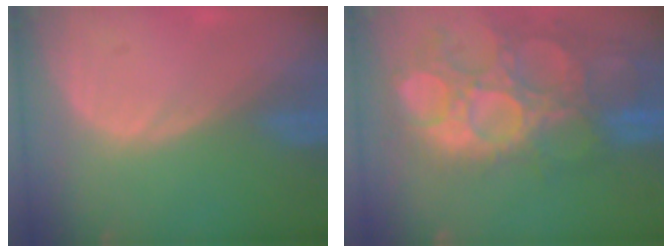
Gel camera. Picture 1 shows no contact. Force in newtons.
{"total": 15.0, "press": 12.6, "slide": 8.1}